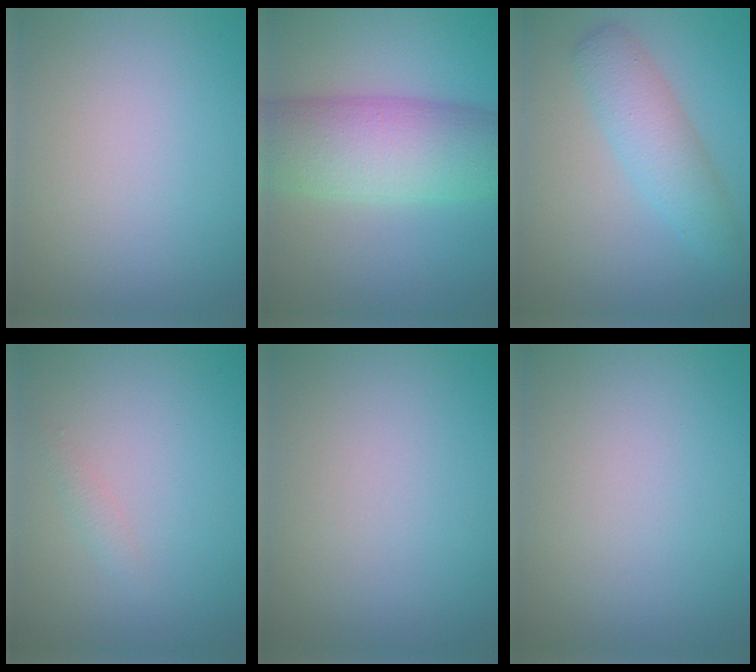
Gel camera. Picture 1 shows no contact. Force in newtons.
{"total": 9.3, "press": 9.3, "slide": 0.2}
{"total": 4.0, "press": 4.0, "slide": 0.0}
{"total": 0.8, "press": 0.8, "slide": 0.1}
{"total": 0.0}
{"total": 0.0}